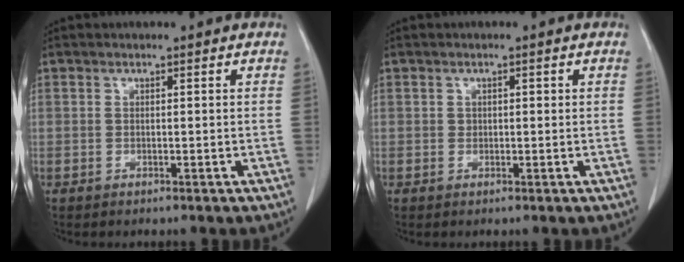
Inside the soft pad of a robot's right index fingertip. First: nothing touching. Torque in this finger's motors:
{"motor_torque": [-0.21, 0.09, -0.01, 0.00]}